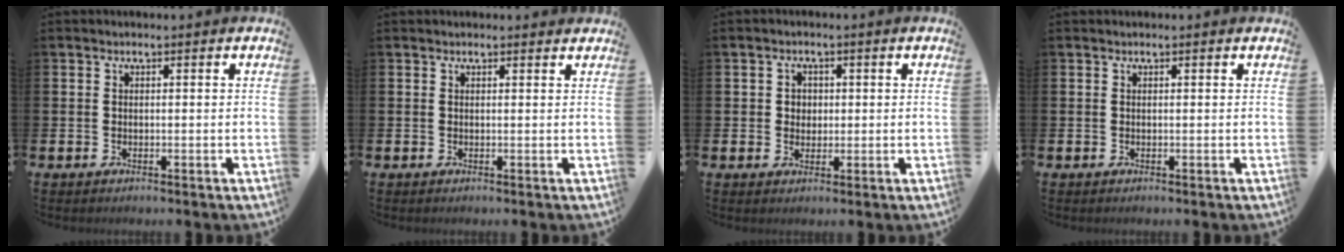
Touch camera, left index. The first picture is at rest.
{"total": 0.5, "force": [0.5, 0.0, 0.2], "torque": [0.002, -0.002, 0.007]}
{"total": 2.2, "force": [0.6, 2.1, 0.5], "torque": [0.000, 0.006, 0.004]}
{"total": 0.0}